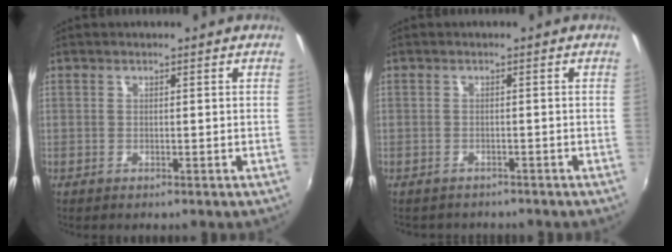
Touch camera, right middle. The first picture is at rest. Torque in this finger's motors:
{"motor_torque": [0.01, -0.09, 0.00, 0.01]}